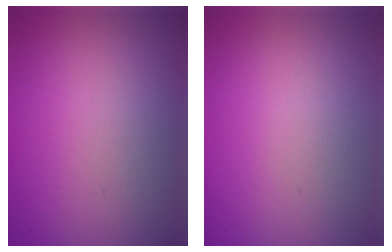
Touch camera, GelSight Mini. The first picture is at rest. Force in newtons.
{"total": 0.0}